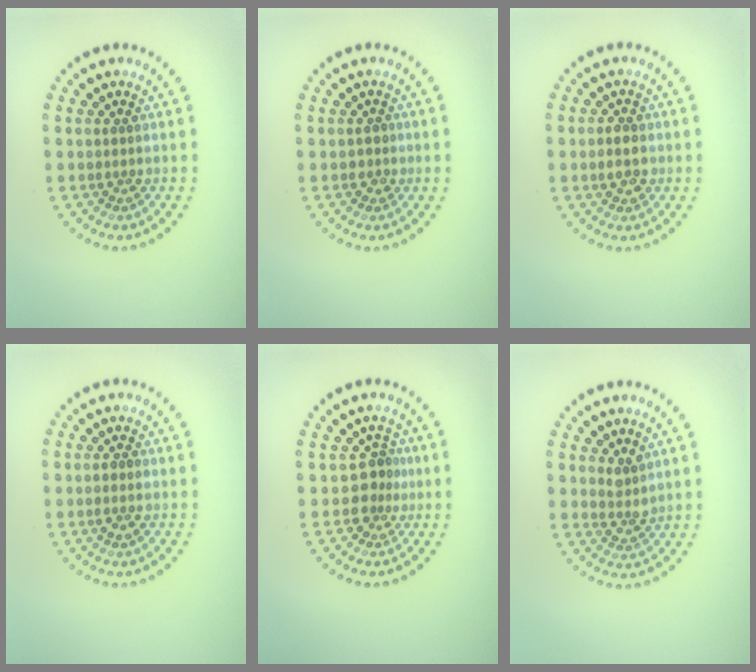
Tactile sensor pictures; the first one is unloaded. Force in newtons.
{"total": 1.0, "press": 0.8, "slide": 0.5}
{"total": 2.1, "press": 2.1, "slide": 0.2}
{"total": 1.5, "press": 1.4, "slide": 0.4}
{"total": 2.4, "press": 1.8, "slide": 1.6}
{"total": 1.8, "press": 1.4, "slide": 1.2}